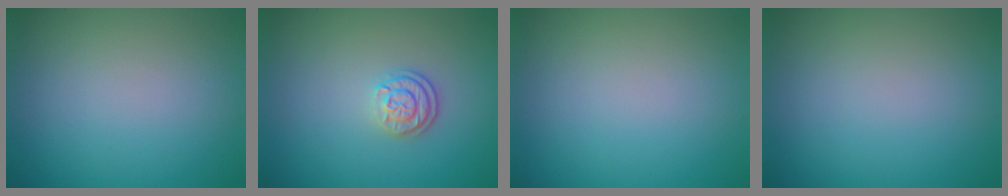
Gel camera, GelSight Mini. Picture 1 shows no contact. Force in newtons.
{"total": 2.5, "press": 2.0, "slide": 1.5}
{"total": 0.0}
{"total": 0.0}